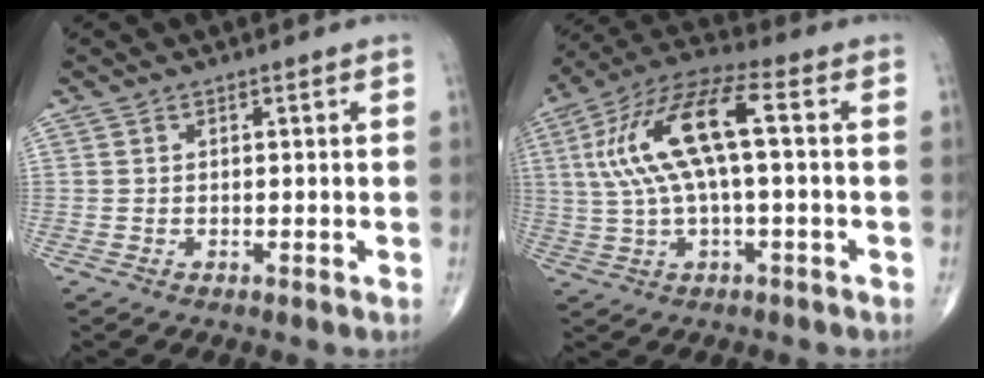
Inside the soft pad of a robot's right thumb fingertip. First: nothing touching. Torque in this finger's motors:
{"motor_torque": [0.63, 0.53, 1.45, 0.20, 0.24]}